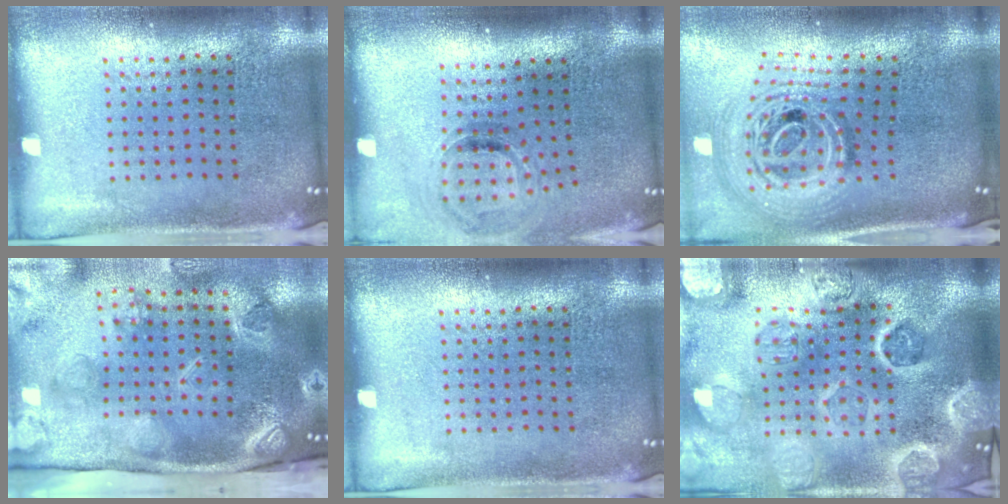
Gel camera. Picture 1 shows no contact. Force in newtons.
{"total": 1.0, "press": 0.9, "slide": 0.4}
{"total": 2.4, "press": 1.7, "slide": 1.6}
{"total": 4.4, "press": 3.1, "slide": 3.0}
{"total": 0.0}
{"total": 5.4, "press": 4.6, "slide": 2.7}